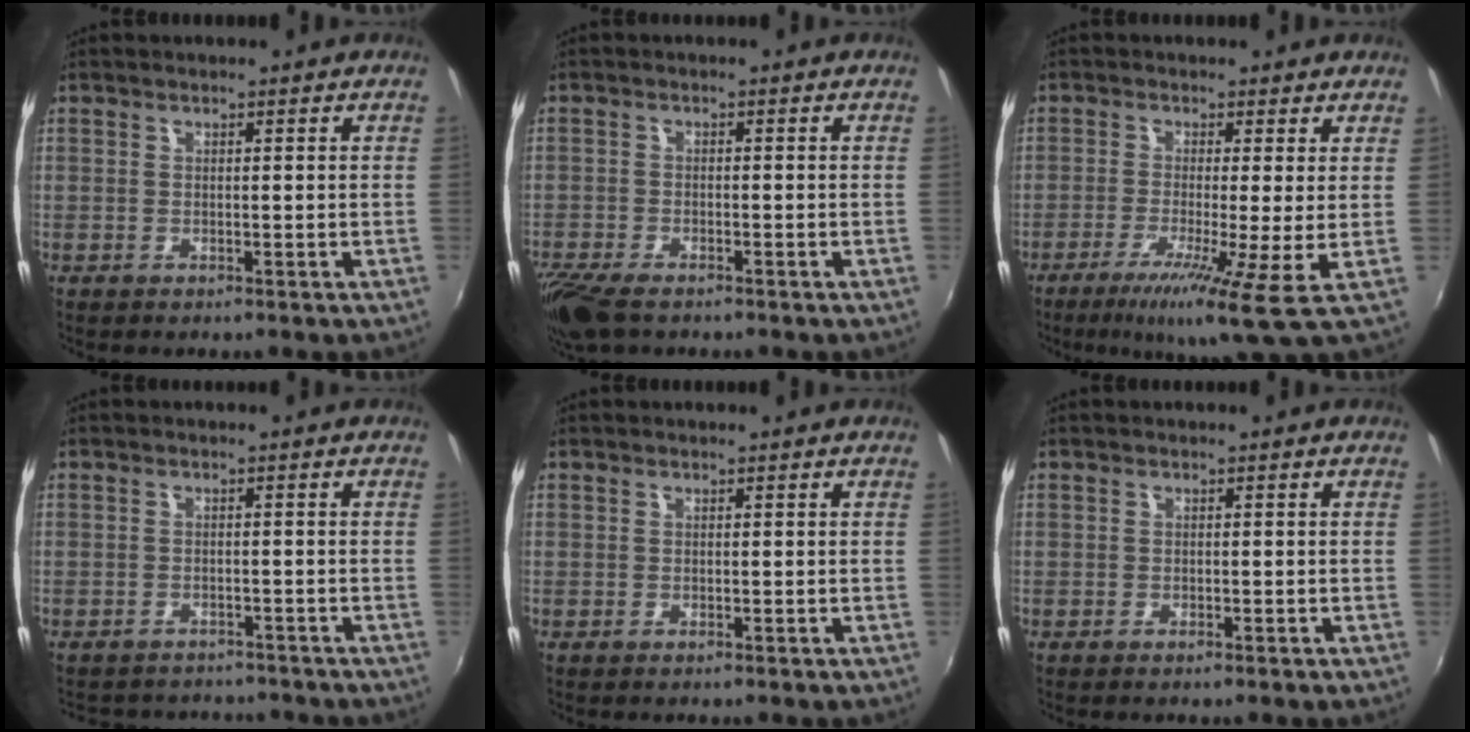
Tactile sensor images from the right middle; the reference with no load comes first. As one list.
[{"total": 8.3, "force": [-6.3, 2.7, 4.6], "torque": [-0.121, -0.038, -0.122]}, {"total": 8.2, "force": [-2.6, -0.8, 7.8], "torque": [-0.164, -0.026, -0.055]}, {"total": 8.0, "force": [-7.2, 2.9, 1.7], "torque": [-0.047, -0.004, -0.101]}, {"total": 0.0}, {"total": 0.7, "force": [-0.6, 0.3, 0.2], "torque": [-0.006, -0.001, -0.012]}]